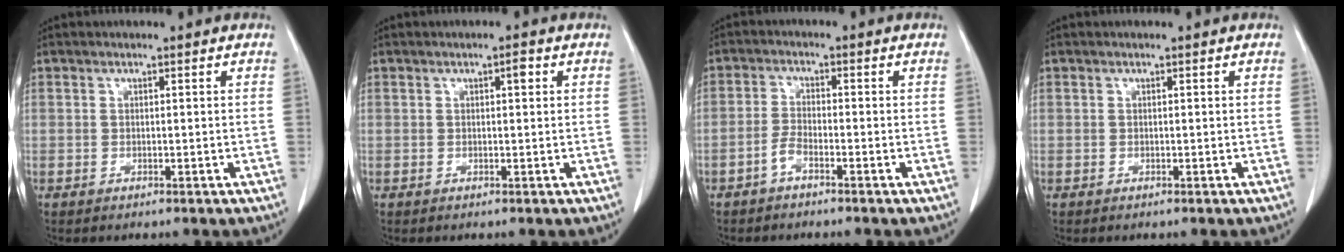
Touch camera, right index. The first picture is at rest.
{"total": 1.3, "force": [0.5, 0.3, 1.1], "torque": [-0.014, 0.004, 0.005]}
{"total": 2.3, "force": [-1.7, 0.5, 1.5], "torque": [-0.033, 0.003, -0.038]}
{"total": 0.0}